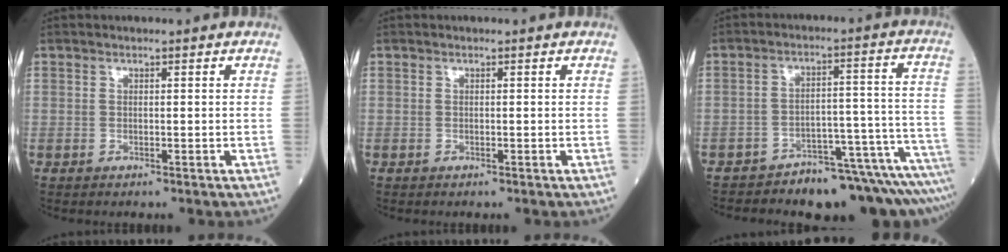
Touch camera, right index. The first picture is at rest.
{"total": 0.0}
{"total": 13.9, "force": [-13.1, 1.4, 4.4], "torque": [-0.015, 0.049, -0.175]}